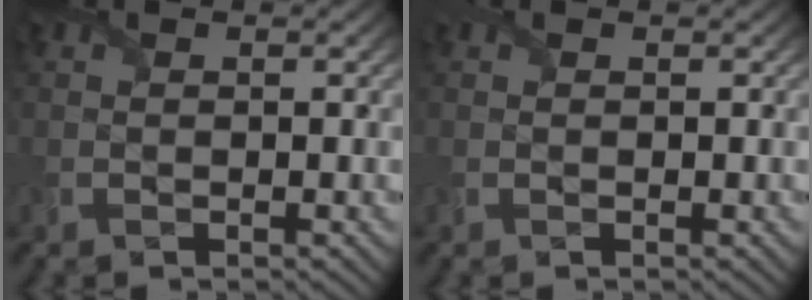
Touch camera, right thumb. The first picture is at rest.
{"total": 0.0}